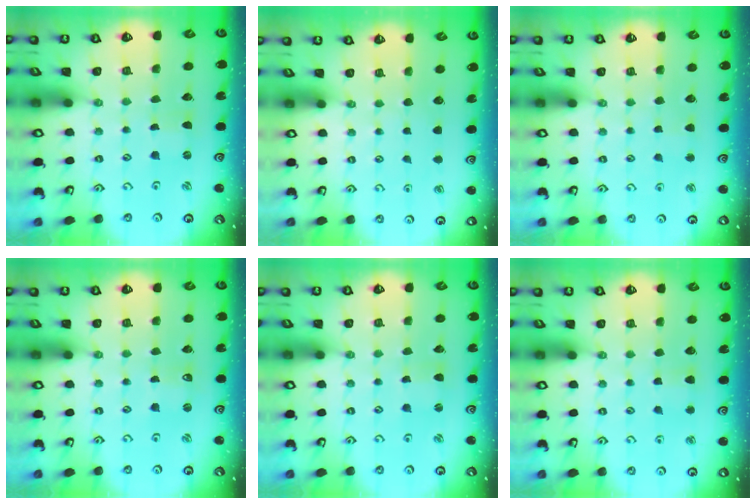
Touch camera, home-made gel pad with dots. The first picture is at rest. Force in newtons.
{"total": 0.0}
{"total": 1.5, "press": 1.5, "slide": 0.3}
{"total": 0.0}
{"total": 1.0, "press": 0.9, "slide": 0.2}
{"total": 2.7, "press": 2.7, "slide": 0.4}